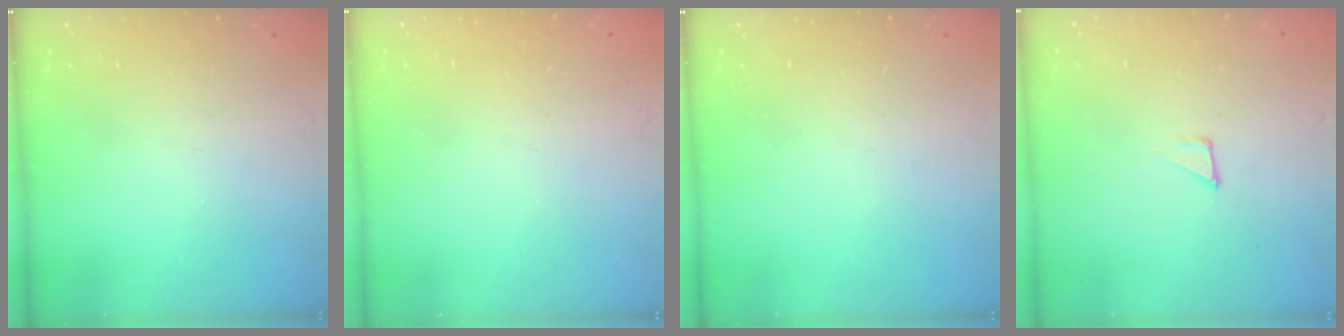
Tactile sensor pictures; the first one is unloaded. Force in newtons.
{"total": 1.6, "press": 1.6, "slide": 0.1}
{"total": 0.0}
{"total": 2.9, "press": 2.9, "slide": 0.3}